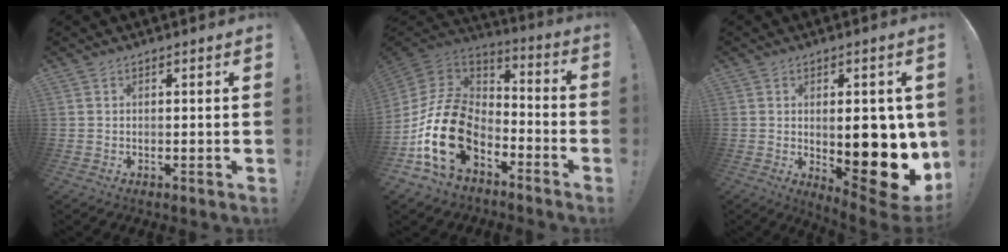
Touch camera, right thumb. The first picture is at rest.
{"total": 24.0, "force": [-8.7, 14.7, 16.9], "torque": [-0.340, 0.053, -0.135]}
{"total": 14.0, "force": [-0.1, 5.7, 12.8], "torque": [-0.147, -0.013, 0.009]}